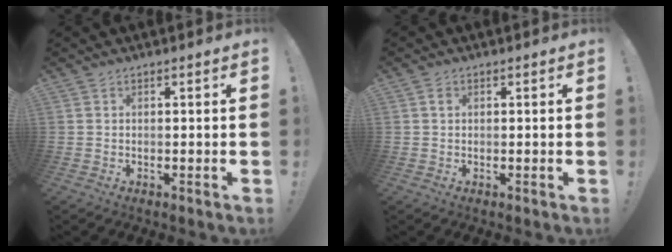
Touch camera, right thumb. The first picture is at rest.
{"total": 1.0, "force": [0.2, 0.9, 0.5], "torque": [-0.005, 0.002, 0.002]}